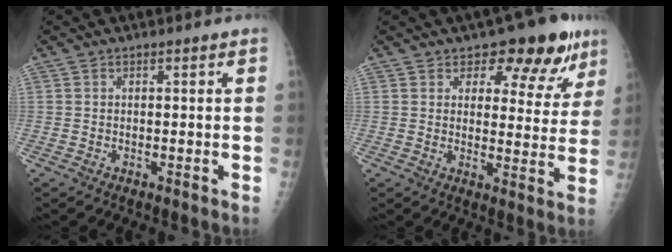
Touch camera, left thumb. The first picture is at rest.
{"total": 11.6, "force": [7.8, 6.1, 6.1], "torque": [-0.025, -0.039, 0.095]}